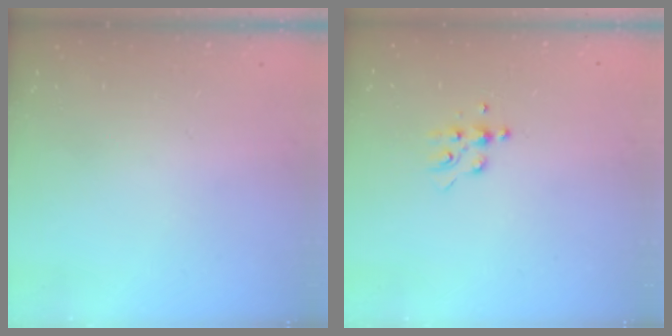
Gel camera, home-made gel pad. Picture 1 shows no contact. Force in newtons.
{"total": 6.3, "press": 6.3, "slide": 0.8}